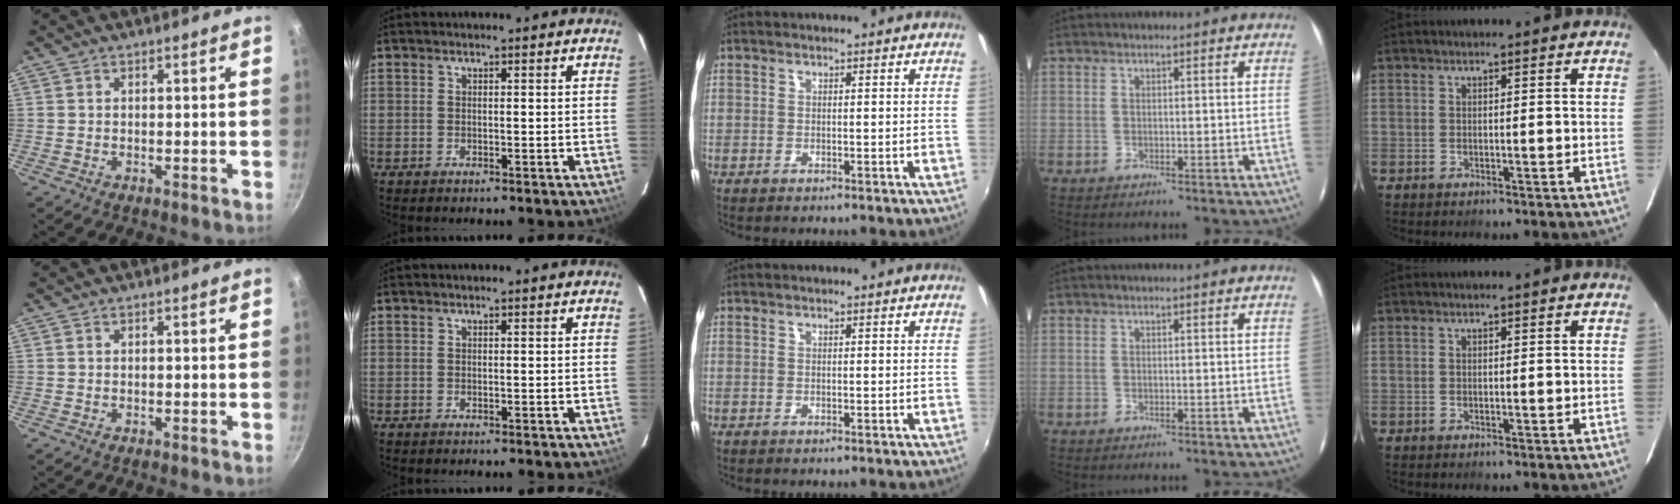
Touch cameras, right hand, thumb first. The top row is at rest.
{}